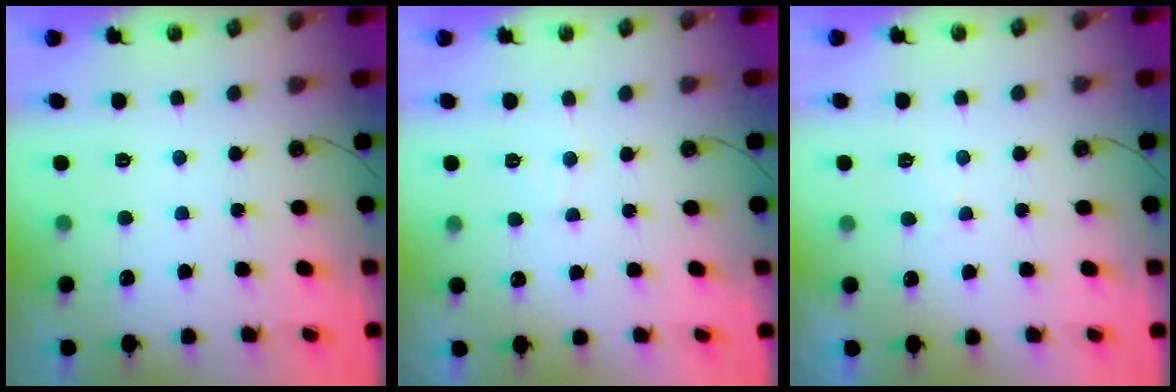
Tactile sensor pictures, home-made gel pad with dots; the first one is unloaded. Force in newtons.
{"total": 5.4, "press": 5.4, "slide": 0.2}
{"total": 3.8, "press": 3.8, "slide": 0.5}